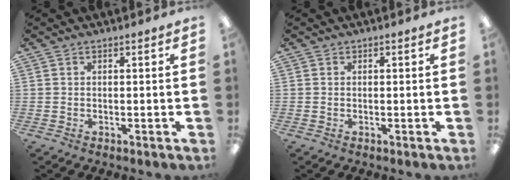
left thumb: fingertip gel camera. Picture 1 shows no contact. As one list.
[{"total": 0.0}]